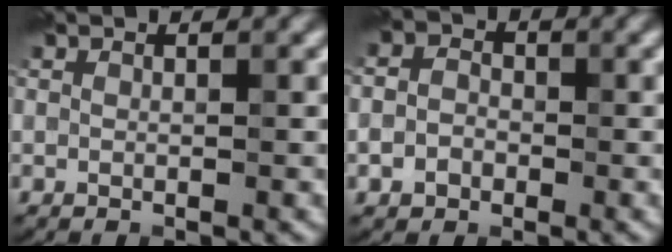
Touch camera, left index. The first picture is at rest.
{"total": 2.5, "force": [-0.7, 2.1, 1.2], "torque": [-0.009, 0.000, -0.023]}